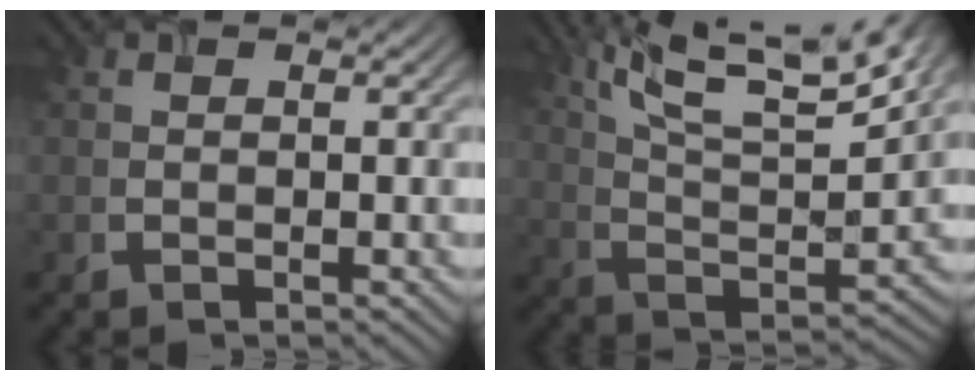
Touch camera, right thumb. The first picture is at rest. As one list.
[{"total": 14.1, "force": [9.4, 3.2, 10.0], "torque": [-0.204, -0.004, 0.163]}]